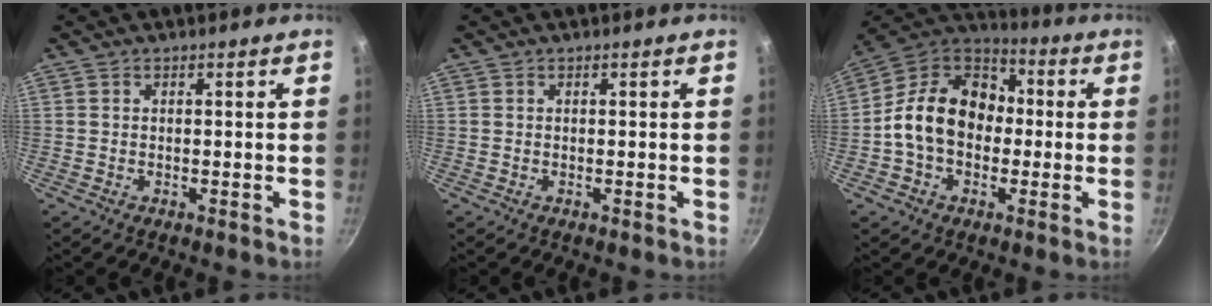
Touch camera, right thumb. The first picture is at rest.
{"total": 0.0}
{"total": 16.8, "force": [-0.8, 12.8, 10.9], "torque": [-0.146, 0.044, -0.034]}